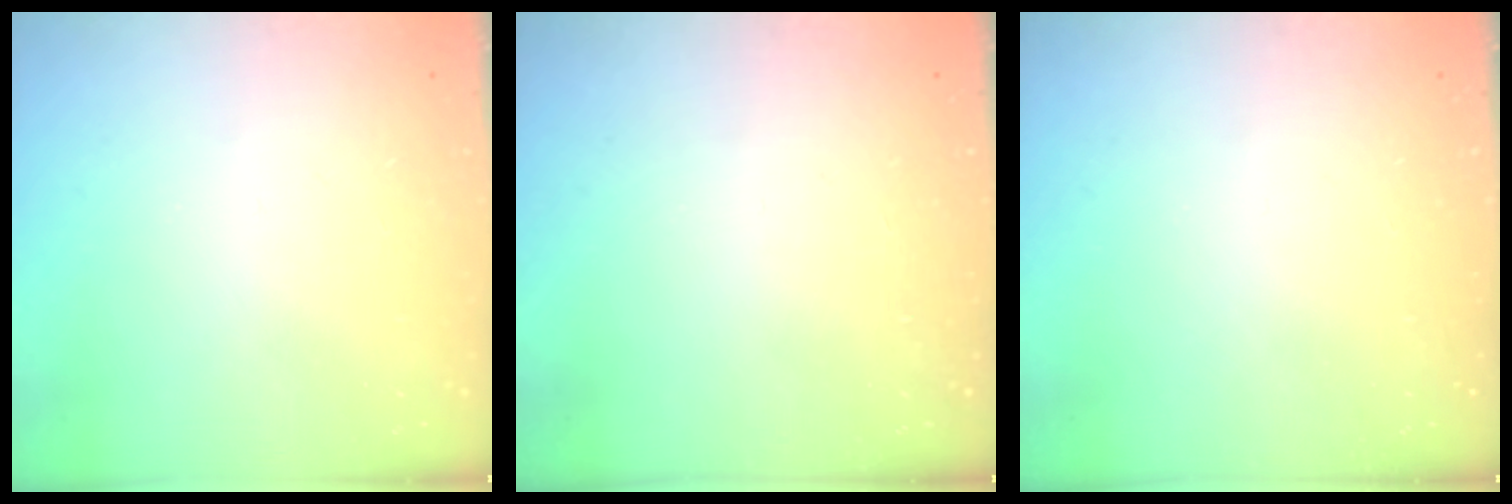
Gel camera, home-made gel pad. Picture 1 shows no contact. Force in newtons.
{"total": 0.0}
{"total": 0.0}